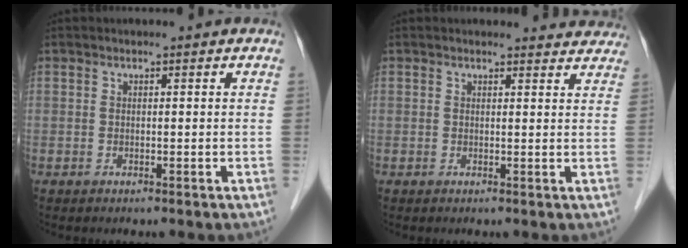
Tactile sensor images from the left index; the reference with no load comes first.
{"total": 6.7, "force": [6.4, 2.0, 0.3], "torque": [0.023, -0.001, 0.042]}